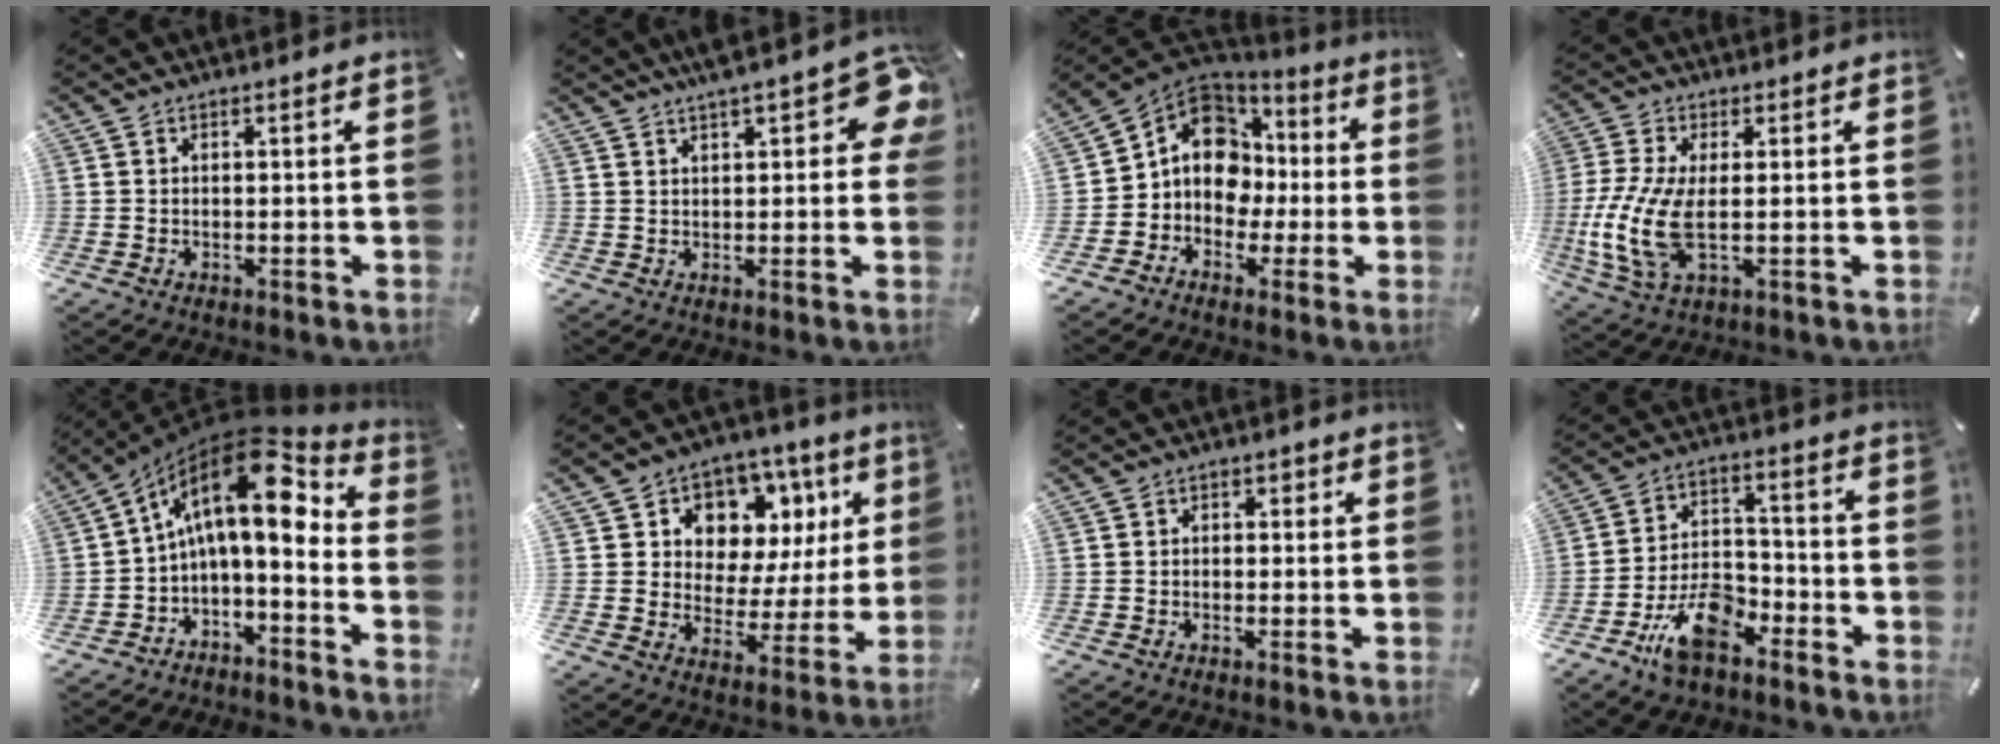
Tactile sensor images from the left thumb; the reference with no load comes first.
{"total": 10.6, "force": [4.8, 4.0, 8.6], "torque": [-0.116, -0.012, 0.081]}
{"total": 12.5, "force": [-0.2, 11.3, 5.5], "torque": [-0.120, -0.001, 0.002]}
{"total": 12.0, "force": [-0.6, 5.0, 10.9], "torque": [-0.247, -0.025, -0.009]}
{"total": 16.3, "force": [4.5, 7.8, 13.6], "torque": [-0.217, -0.035, 0.068]}
{"total": 9.1, "force": [4.3, 7.4, 3.1], "torque": [-0.043, -0.049, 0.077]}
{"total": 2.0, "force": [-1.2, 1.6, 0.5], "torque": [-0.009, 0.011, -0.025]}
{"total": 13.1, "force": [-8.0, 6.8, 7.8], "torque": [-0.139, 0.049, -0.140]}